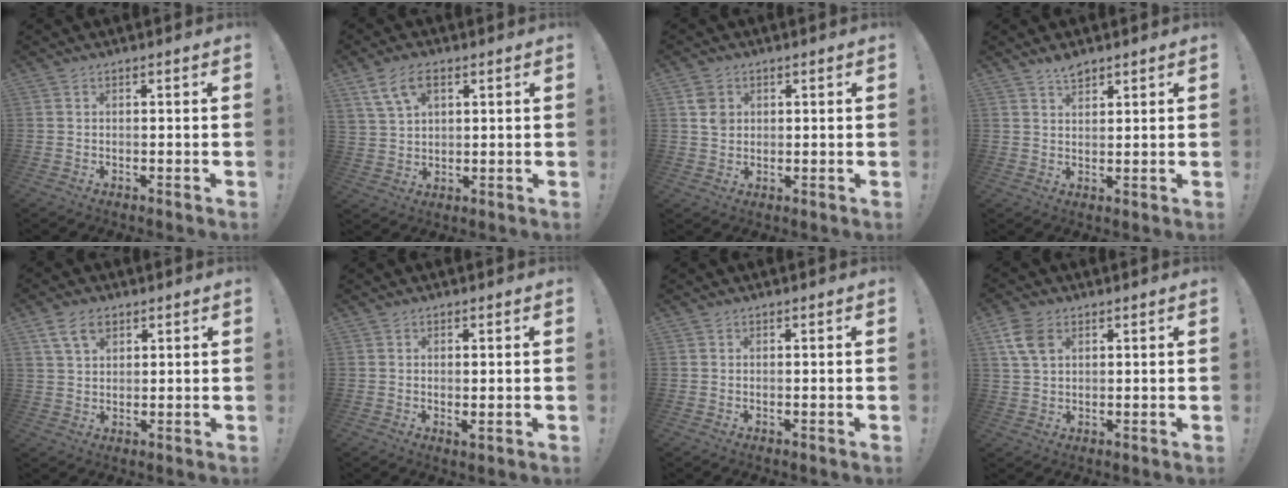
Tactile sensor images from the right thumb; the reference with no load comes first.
{"total": 8.9, "force": [4.4, 5.4, 5.6], "torque": [-0.091, -0.006, 0.085]}
{"total": 4.2, "force": [1.6, 3.6, 1.6], "torque": [-0.013, -0.003, 0.028]}
{"total": 3.7, "force": [3.1, 1.5, 1.4], "torque": [-0.022, -0.017, 0.055]}
{"total": 7.7, "force": [4.2, 4.9, 4.2], "torque": [-0.068, -0.006, 0.081]}
{"total": 1.7, "force": [0.4, 0.4, 1.6], "torque": [-0.025, -0.003, 0.007]}
{"total": 0.0}
{"total": 7.4, "force": [3.2, 4.8, 4.6], "torque": [-0.085, -0.006, 0.065]}